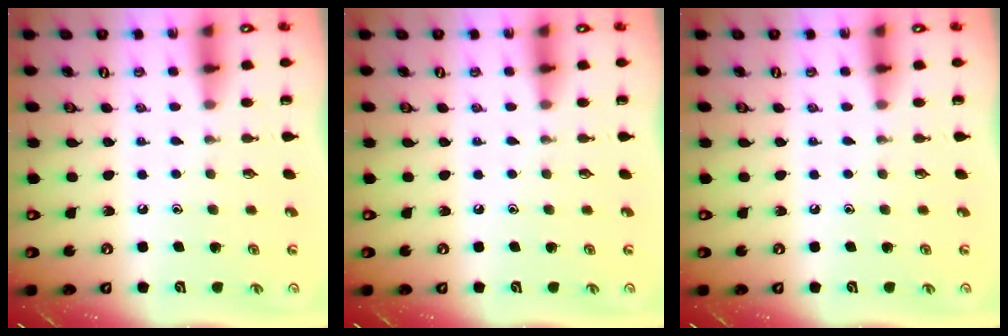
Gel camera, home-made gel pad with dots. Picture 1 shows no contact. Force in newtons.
{"total": 0.0}
{"total": 0.0}